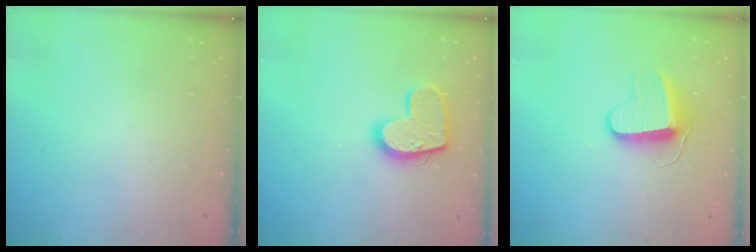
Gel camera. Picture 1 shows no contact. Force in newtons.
{"total": 14.3, "press": 14.3, "slide": 0.8}
{"total": 9.0, "press": 9.0, "slide": 0.1}